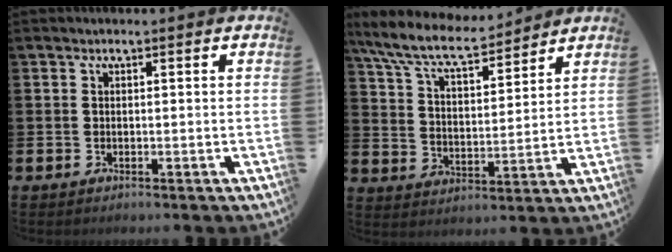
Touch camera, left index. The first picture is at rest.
{"total": 8.9, "force": [8.0, 1.6, 3.4], "torque": [-0.104, -0.041, 0.145]}